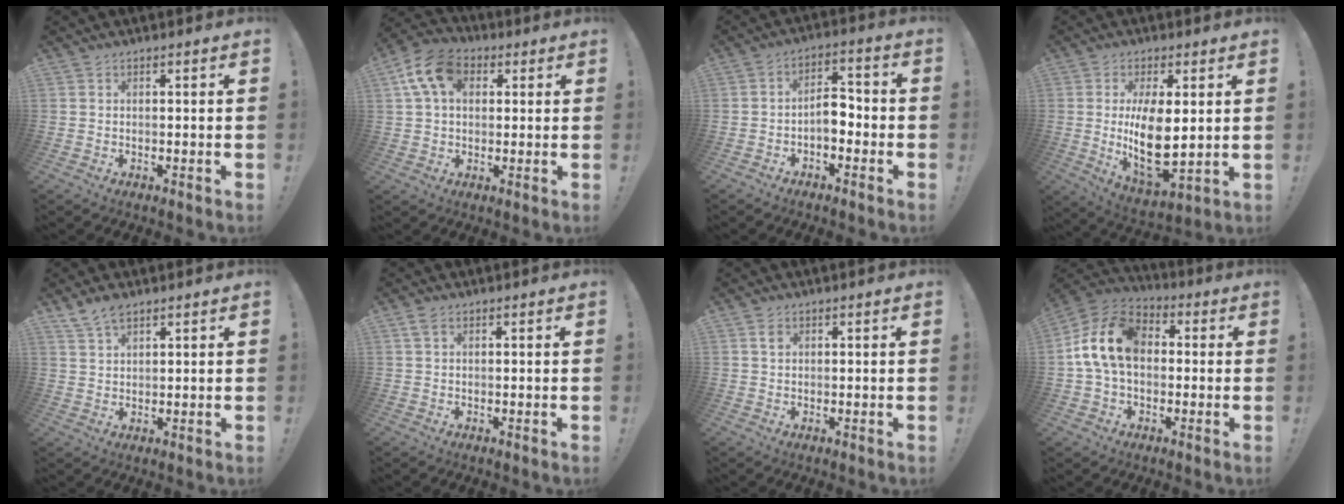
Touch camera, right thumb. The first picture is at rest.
{"total": 12.9, "force": [4.3, 9.0, 8.3], "torque": [-0.145, 0.000, 0.086]}
{"total": 7.4, "force": [-2.6, 4.3, 5.4], "torque": [-0.100, 0.017, -0.049]}
{"total": 14.4, "force": [1.2, 6.8, 12.7], "torque": [-0.242, -0.030, 0.022]}
{"total": 5.1, "force": [4.0, 1.9, 2.4], "torque": [-0.047, -0.018, 0.076]}
{"total": 1.8, "force": [0.9, 0.9, 1.3], "torque": [-0.026, 0.002, 0.016]}
{"total": 1.6, "force": [0.8, 1.2, 0.6], "torque": [0.002, -0.003, 0.012]}
{"total": 15.8, "force": [1.7, 11.0, 11.3], "torque": [-0.200, 0.018, 0.034]}